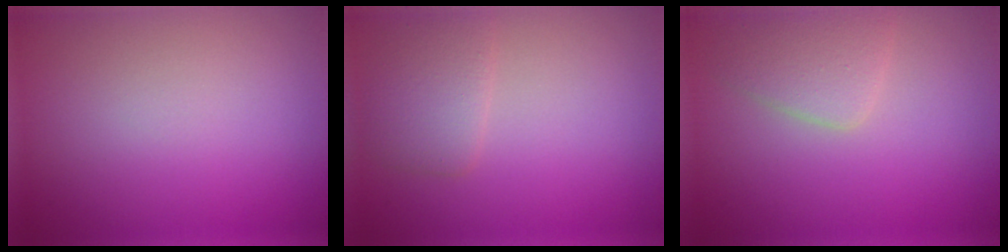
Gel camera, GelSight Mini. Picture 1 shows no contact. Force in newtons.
{"total": 2.7, "press": 2.7, "slide": 0.1}
{"total": 2.8, "press": 2.8, "slide": 0.1}